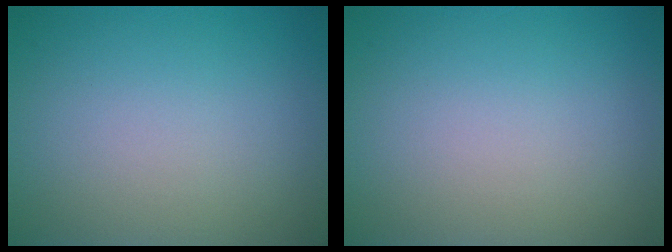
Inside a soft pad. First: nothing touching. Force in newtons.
{"total": 0.0}